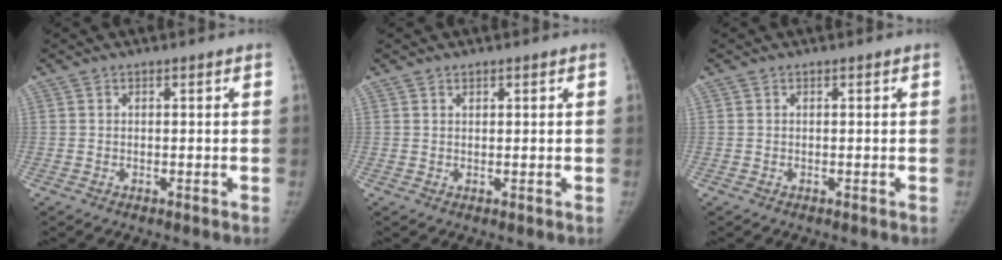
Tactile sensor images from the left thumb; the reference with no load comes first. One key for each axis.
{"total": 0.9, "fx": 0.6, "fy": 0.5, "fz": 0.3, "tx": -0.001, "ty": -0.004, "tz": 0.009}
{"total": 0.0}